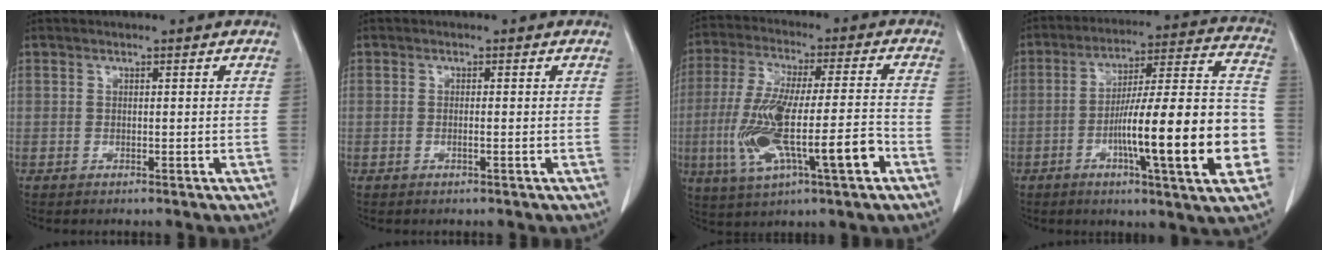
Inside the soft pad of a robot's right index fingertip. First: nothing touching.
{"total": 0.7, "force": [-0.2, -0.1, 0.7], "torque": [-0.014, -0.001, -0.003]}
{"total": 15.9, "force": [-4.6, 2.6, 15.1], "torque": [-0.293, -0.002, -0.073]}
{"total": 22.1, "force": [-5.7, 1.7, 21.3], "torque": [-0.278, 0.014, -0.084]}